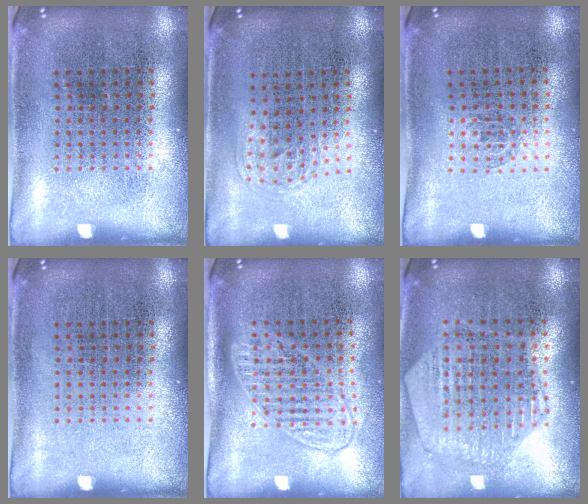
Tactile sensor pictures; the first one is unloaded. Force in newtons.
{"total": 1.0, "press": 0.6, "slide": 0.8}
{"total": 0.5, "press": 0.3, "slide": 0.4}
{"total": 0.0}
{"total": 1.4, "press": 1.2, "slide": 0.7}
{"total": 1.1, "press": 1.1, "slide": 0.2}